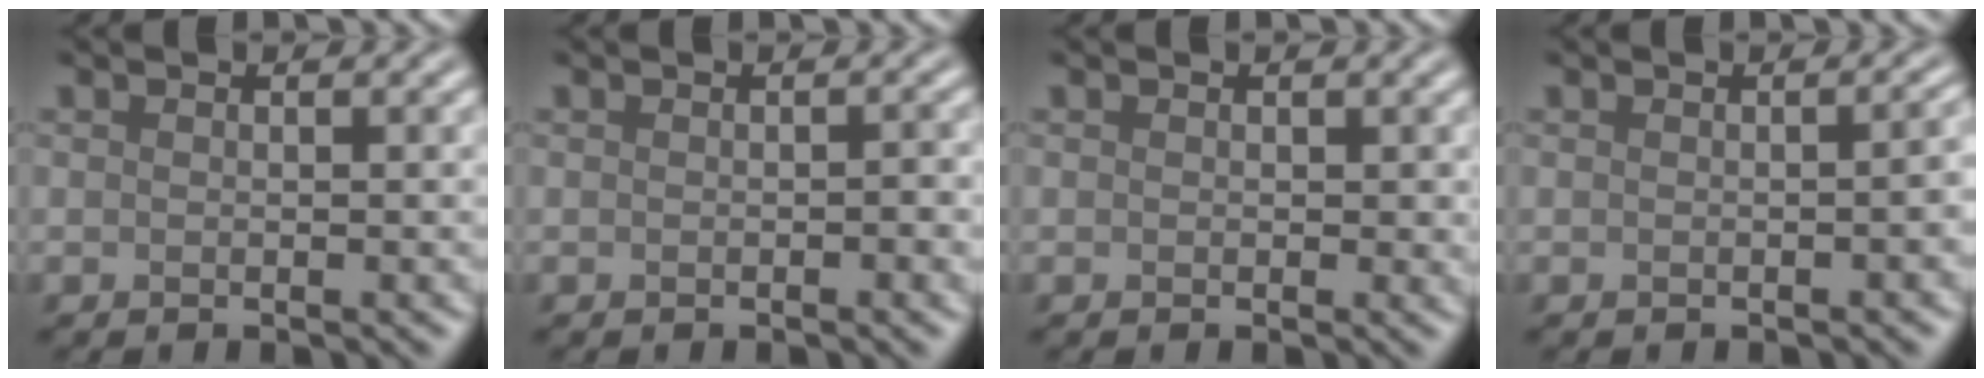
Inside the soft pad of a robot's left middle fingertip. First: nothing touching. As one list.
[{"total": 0.9, "force": [-0.2, 0.3, 0.8], "torque": [-0.013, 0.003, -0.001]}, {"total": 0.7, "force": [0.2, 0.5, 0.4], "torque": [-0.002, -0.002, 0.001]}, {"total": 2.0, "force": [-0.3, 0.7, 1.8], "torque": [-0.012, 0.005, -0.001]}]